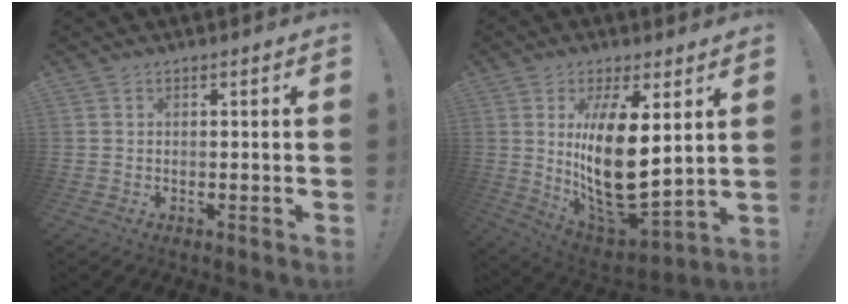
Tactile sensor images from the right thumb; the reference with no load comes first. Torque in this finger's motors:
{"motor_torque": [1.74, 3.27, 2.23, 0.10, 0.79]}